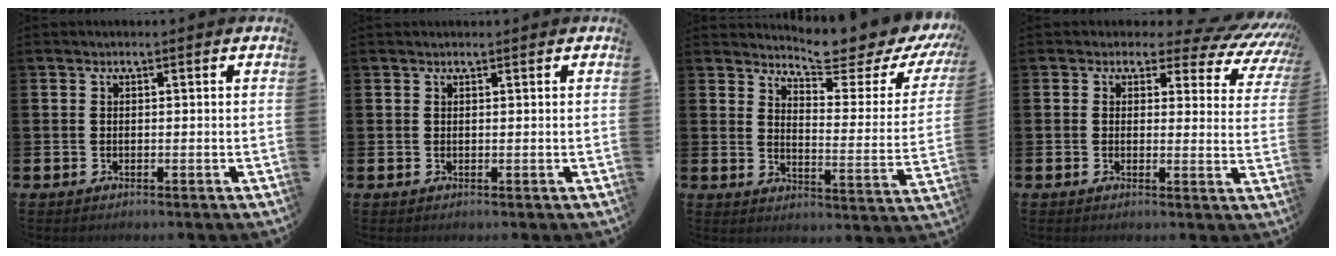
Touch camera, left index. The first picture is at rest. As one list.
[{"total": 0.5, "force": [0.5, 0.0, 0.1], "torque": [0.008, -0.003, 0.007]}, {"total": 6.9, "force": [6.6, 0.6, 2.2], "torque": [-0.054, -0.057, 0.108]}, {"total": 3.7, "force": [2.0, 2.4, 1.9], "torque": [-0.035, -0.025, 0.023]}]